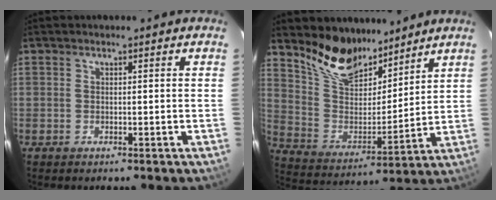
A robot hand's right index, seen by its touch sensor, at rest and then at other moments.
{"total": 14.5, "force": [11.4, 6.4, 6.3], "torque": [-0.140, 0.002, 0.219]}